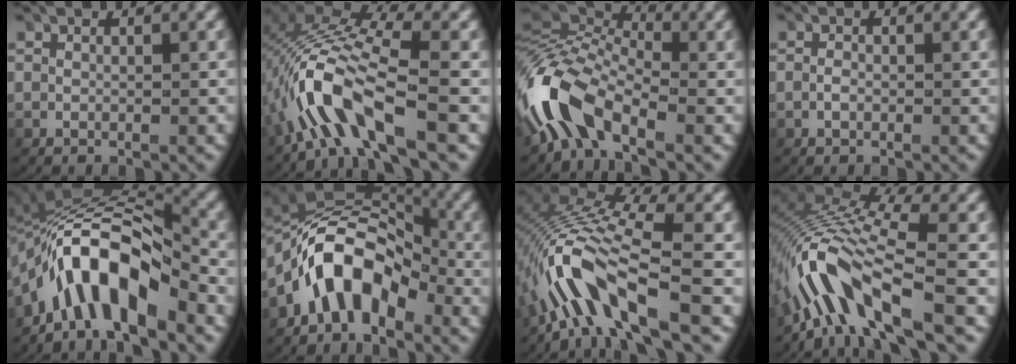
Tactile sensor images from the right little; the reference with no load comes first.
{"total": 6.9, "force": [-1.4, 3.5, 5.8], "torque": [-0.135, -0.009, -0.023]}
{"total": 6.9, "force": [-1.5, 5.1, 4.4], "torque": [-0.123, -0.019, -0.028]}
{"total": 0.7, "force": [-0.6, 0.4, 0.3], "torque": [-0.011, -0.004, -0.009]}
{"total": 12.0, "force": [-1.3, 7.2, 9.5], "torque": [-0.166, 0.004, -0.030]}
{"total": 9.8, "force": [0.3, 7.0, 6.9], "torque": [-0.139, 0.002, -0.007]}
{"total": 7.1, "force": [-2.0, 3.3, 5.9], "torque": [-0.130, -0.009, -0.032]}
{"total": 7.8, "force": [-2.0, 3.6, 6.6], "torque": [-0.142, -0.007, -0.035]}